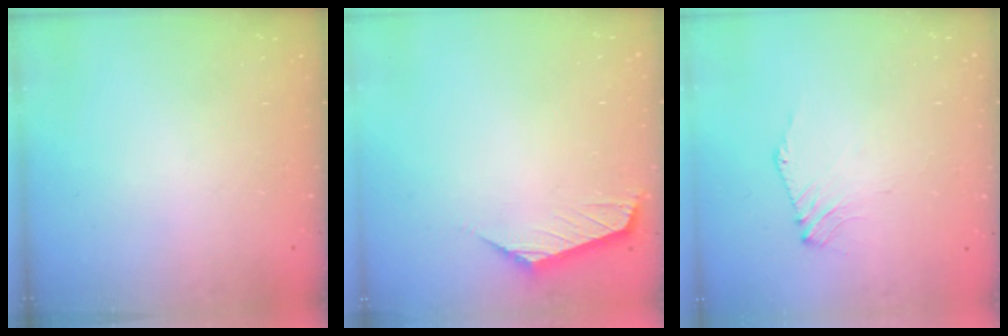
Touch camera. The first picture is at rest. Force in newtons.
{"total": 0.9, "press": 0.9, "slide": 0.2}
{"total": 2.1, "press": 2.0, "slide": 0.5}